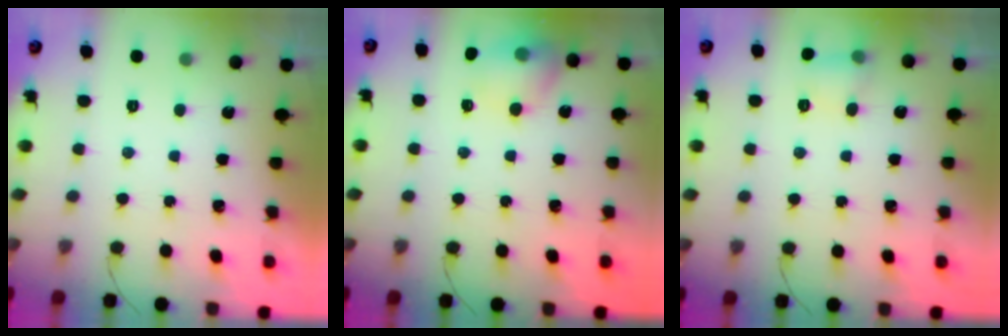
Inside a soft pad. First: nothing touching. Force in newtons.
{"total": 12.8, "press": 12.7, "slide": 1.5}
{"total": 5.7, "press": 5.5, "slide": 1.7}